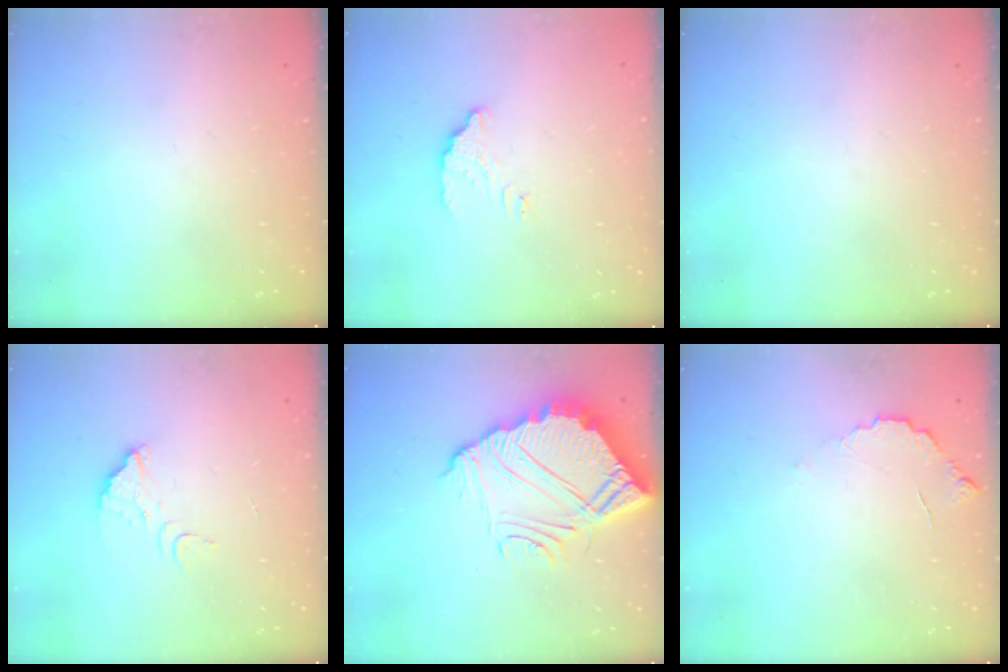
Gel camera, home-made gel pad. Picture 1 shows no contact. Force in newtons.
{"total": 3.4, "press": 3.4, "slide": 0.0}
{"total": 0.0}
{"total": 6.7, "press": 6.7, "slide": 0.5}
{"total": 12.8, "press": 12.8, "slide": 1.0}
{"total": 3.9, "press": 3.8, "slide": 0.3}